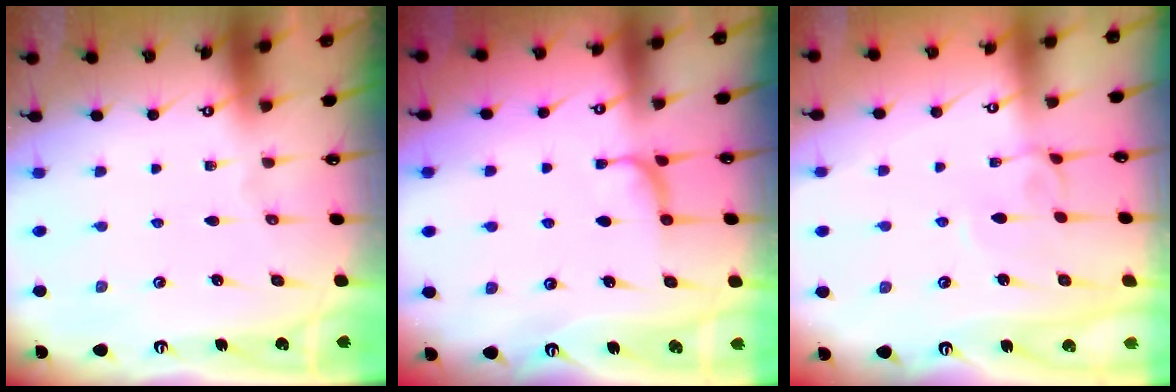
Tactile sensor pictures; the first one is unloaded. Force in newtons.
{"total": 0.8, "press": 0.5, "slide": 0.6}
{"total": 2.5, "press": 2.5, "slide": 0.3}